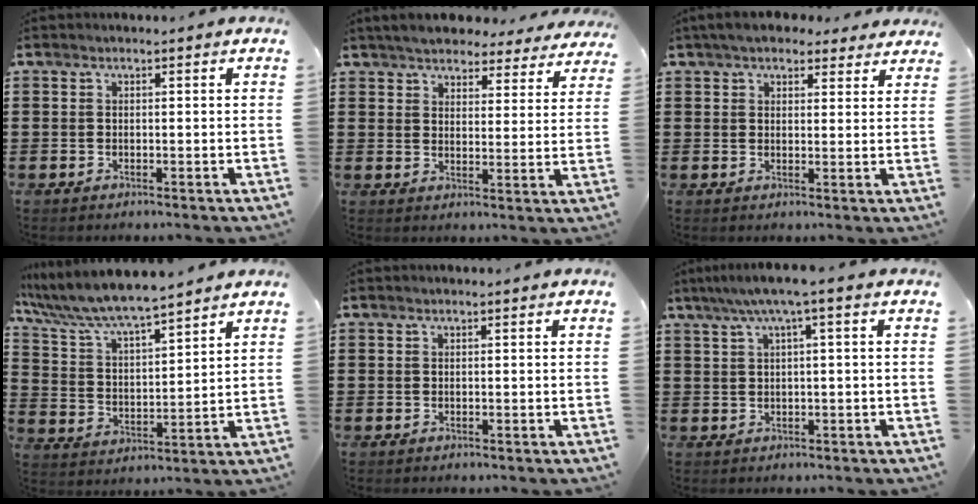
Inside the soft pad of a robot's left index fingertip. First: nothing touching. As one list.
[{"total": 5.1, "force": [4.9, 0.7, 0.8], "torque": [-0.040, -0.021, 0.088]}, {"total": 4.7, "force": [4.1, 1.6, 1.8], "torque": [-0.048, -0.001, 0.076]}, {"total": 6.7, "force": [6.2, 0.4, 2.6], "torque": [-0.079, -0.035, 0.105]}, {"total": 0.0}, {"total": 3.4, "force": [0.7, -0.1, 3.3], "torque": [-0.065, 0.000, 0.007]}]